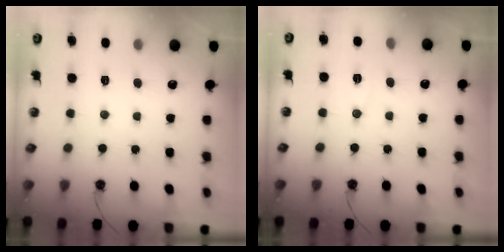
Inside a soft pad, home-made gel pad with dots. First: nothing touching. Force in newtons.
{"total": 6.6, "press": 4.8, "slide": 4.5}